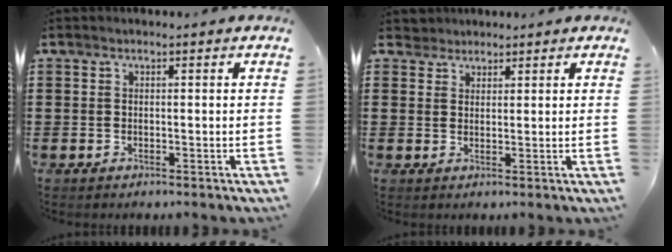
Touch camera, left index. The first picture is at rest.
{"total": 2.5, "force": [2.1, 1.4, 0.0], "torque": [-0.011, 0.010, 0.040]}